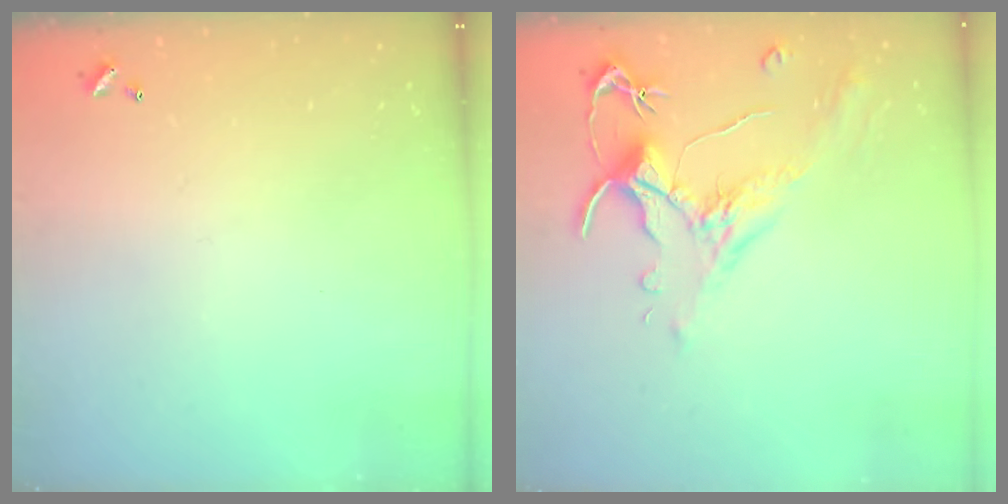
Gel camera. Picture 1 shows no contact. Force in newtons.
{"total": 1.8, "press": 1.2, "slide": 1.3}